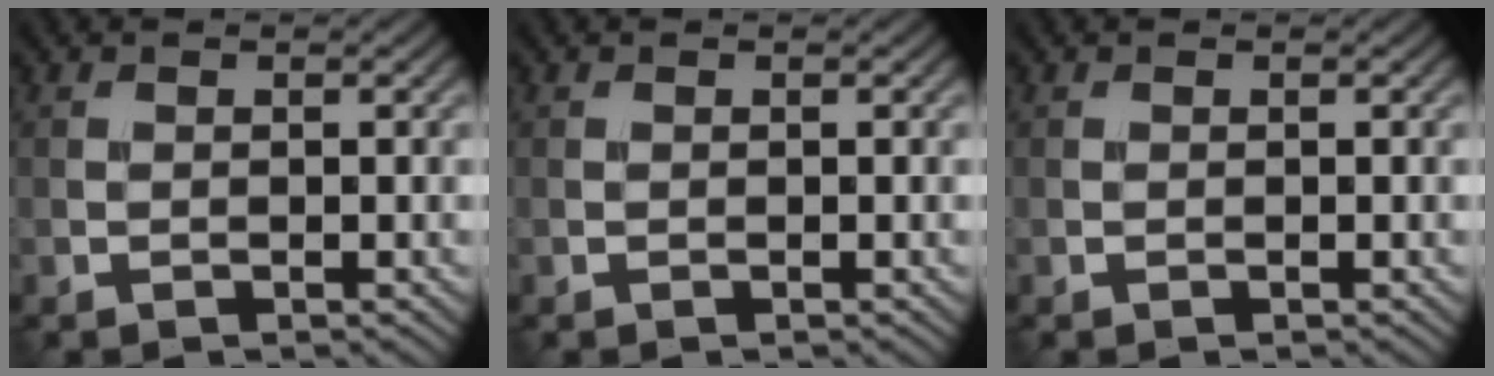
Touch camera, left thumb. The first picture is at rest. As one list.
[{"total": 0.0}, {"total": 0.0}]